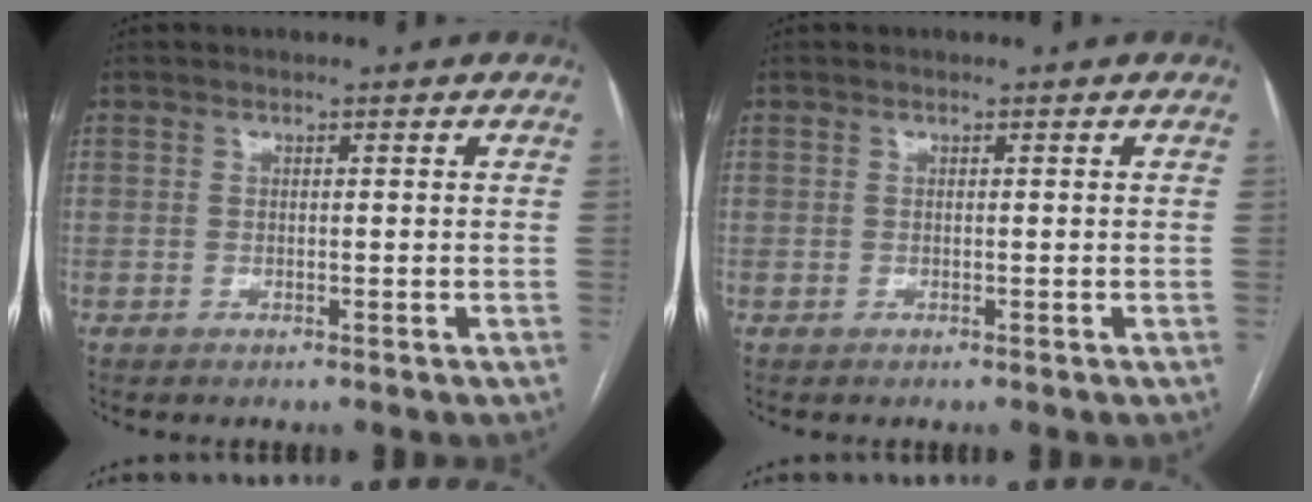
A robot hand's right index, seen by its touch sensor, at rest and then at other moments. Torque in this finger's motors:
{"motor_torque": [0.01, 0.00, 0.00, 0.00]}